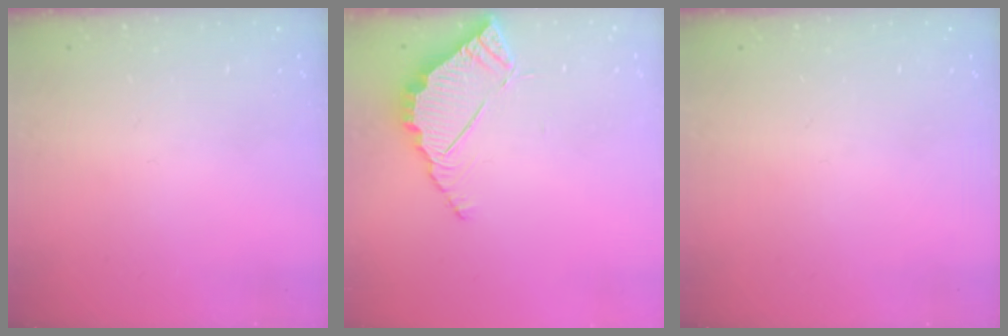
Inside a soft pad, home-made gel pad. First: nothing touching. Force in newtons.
{"total": 5.8, "press": 5.8, "slide": 0.4}
{"total": 0.0}